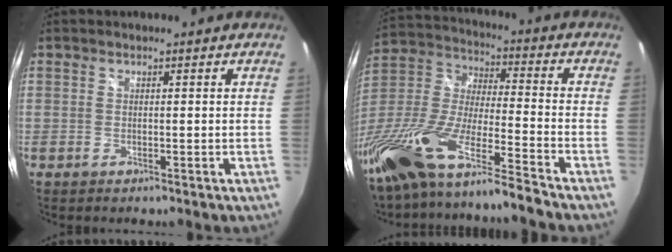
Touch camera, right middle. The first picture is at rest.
{"total": 20.3, "force": [-15.9, 0.8, 12.6], "torque": [-0.250, -0.044, -0.302]}